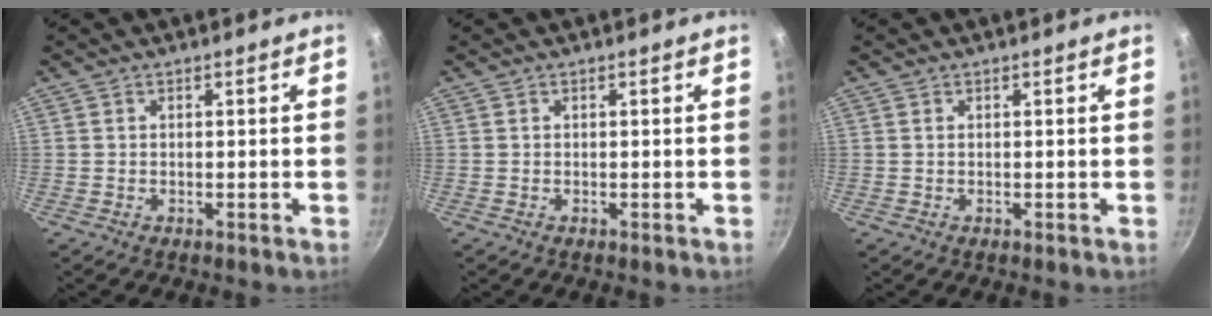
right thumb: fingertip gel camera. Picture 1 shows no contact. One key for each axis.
{"total": 0.0}
{"total": 0.0}